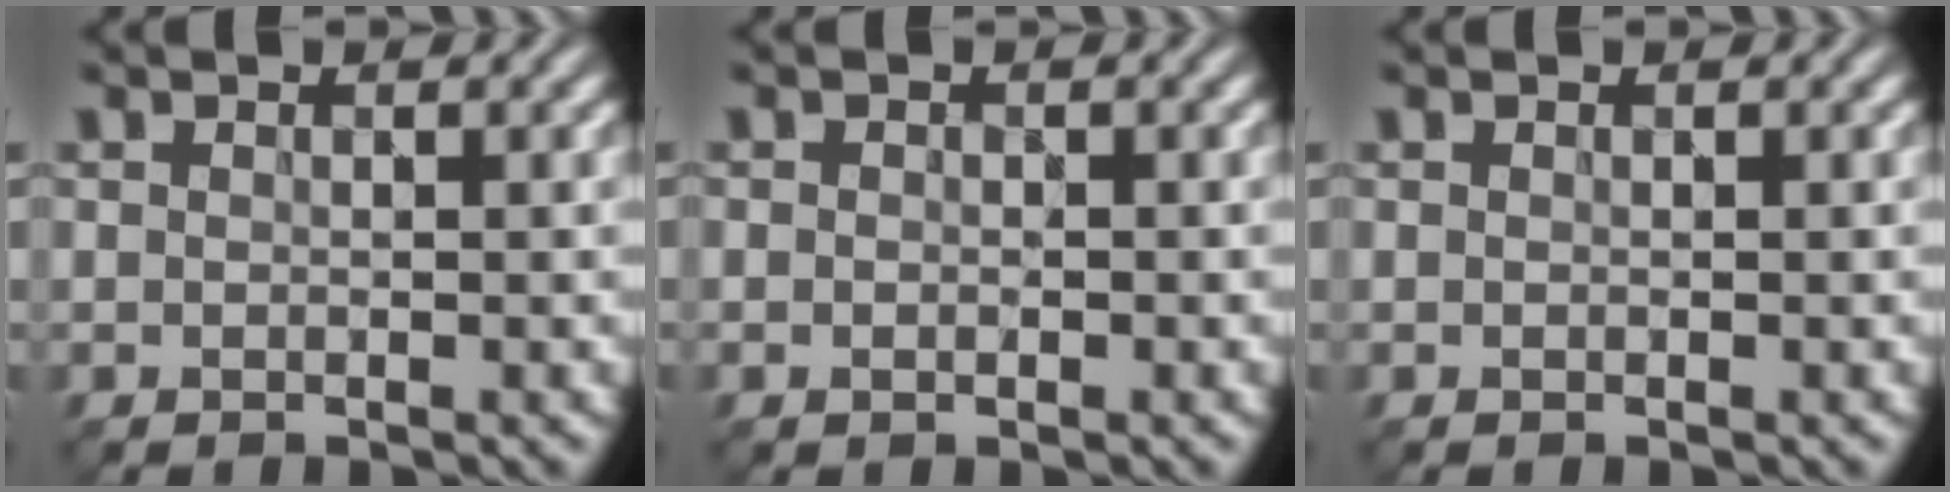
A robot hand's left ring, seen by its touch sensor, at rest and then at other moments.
{"total": 0.7, "force": [-0.2, 0.6, 0.4], "torque": [-0.004, -0.002, -0.002]}
{"total": 0.0}